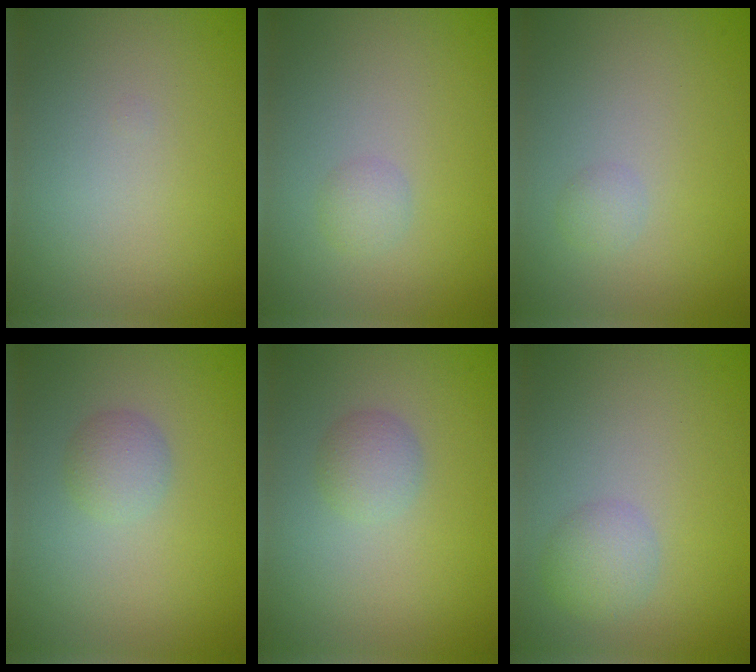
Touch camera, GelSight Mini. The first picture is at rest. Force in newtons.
{"total": 1.2, "press": 1.2, "slide": 0.0}
{"total": 0.9, "press": 0.9, "slide": 0.0}
{"total": 1.7, "press": 1.7, "slide": 0.2}
{"total": 1.7, "press": 1.7, "slide": 0.2}
{"total": 2.2, "press": 2.2, "slide": 0.0}